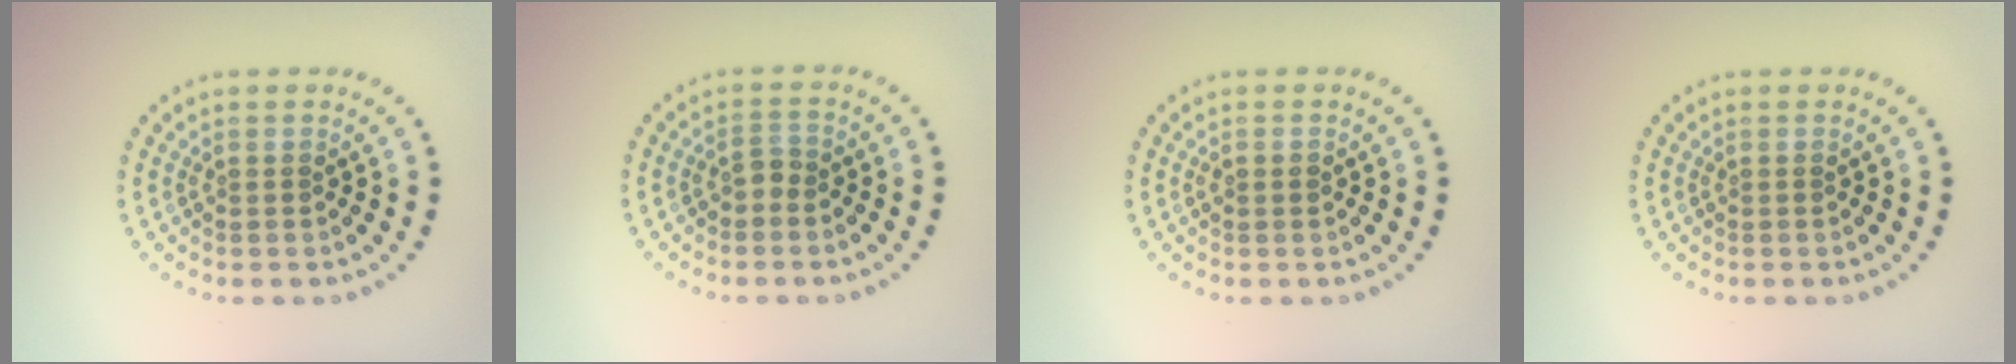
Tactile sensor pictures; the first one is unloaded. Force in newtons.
{"total": 1.0, "press": 0.9, "slide": 0.5}
{"total": 0.9, "press": 0.9, "slide": 0.1}
{"total": 0.0}